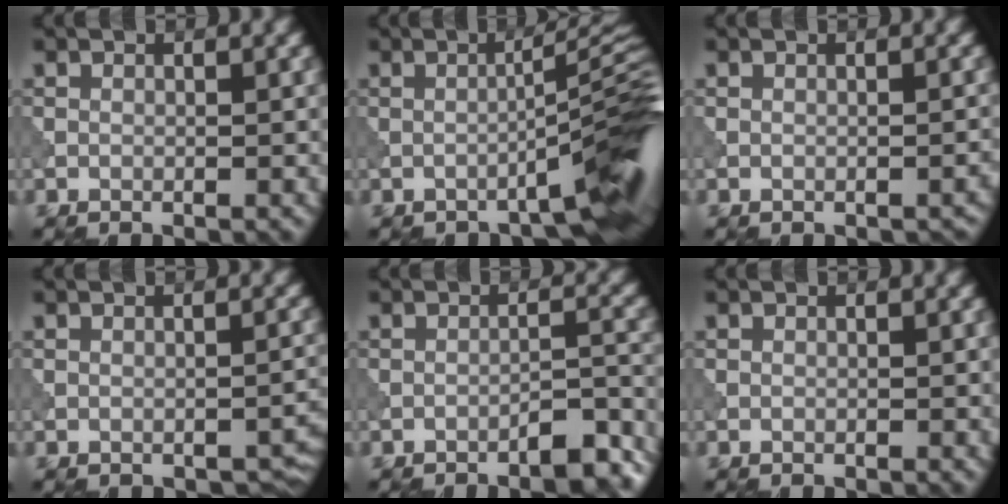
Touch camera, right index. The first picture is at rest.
{"total": 7.0, "force": [-3.7, 0.9, 5.9], "torque": [-0.063, 0.022, -0.060]}
{"total": 0.7, "force": [-0.6, 0.2, 0.3], "torque": [-0.006, -0.003, -0.007]}
{"total": 1.6, "force": [-1.1, 0.8, 0.8], "torque": [-0.006, -0.004, -0.010]}
{"total": 4.1, "force": [-3.3, 0.8, 2.4], "torque": [-0.030, 0.012, -0.046]}
{"total": 0.0}